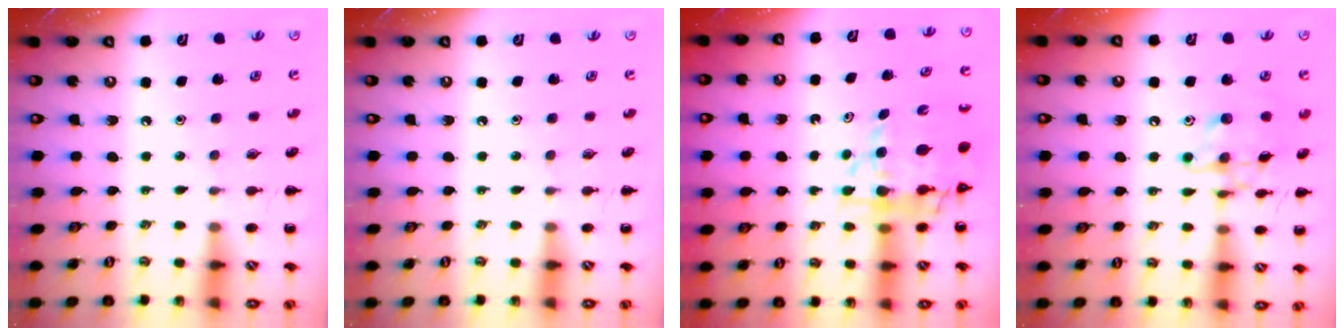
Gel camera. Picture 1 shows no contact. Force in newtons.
{"total": 0.0}
{"total": 9.8, "press": 9.3, "slide": 3.0}
{"total": 13.7, "press": 13.6, "slide": 0.8}